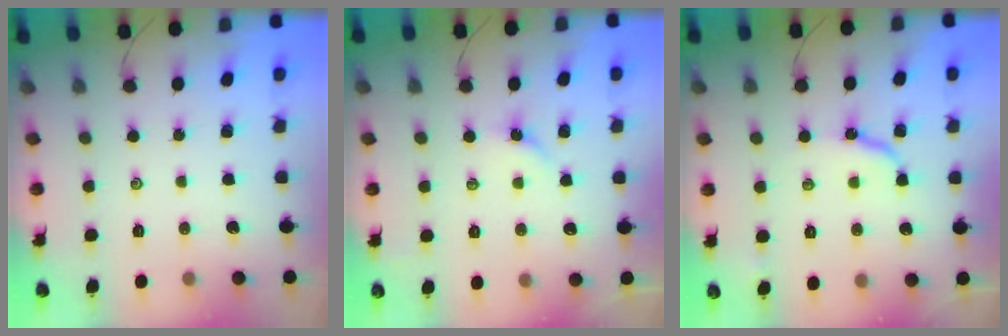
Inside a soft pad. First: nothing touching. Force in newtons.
{"total": 4.0, "press": 3.9, "slide": 0.5}
{"total": 6.6, "press": 6.6, "slide": 0.2}